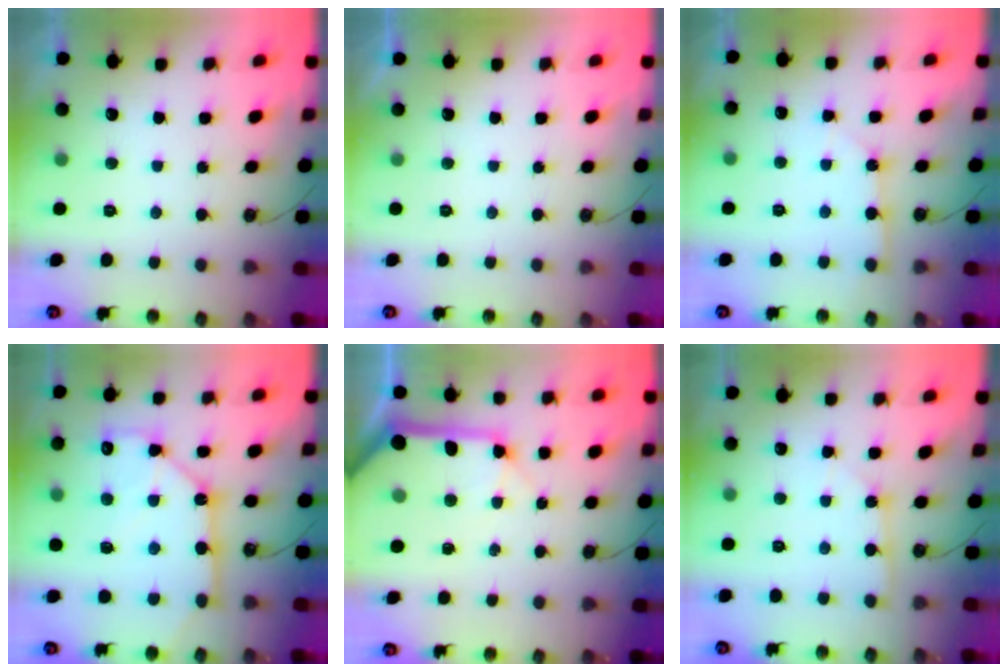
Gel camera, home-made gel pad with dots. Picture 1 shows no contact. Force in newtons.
{"total": 0.0}
{"total": 2.9, "press": 2.9, "slide": 0.3}
{"total": 14.4, "press": 14.4, "slide": 1.0}
{"total": 15.3, "press": 15.1, "slide": 2.5}
{"total": 2.0, "press": 2.0, "slide": 0.3}